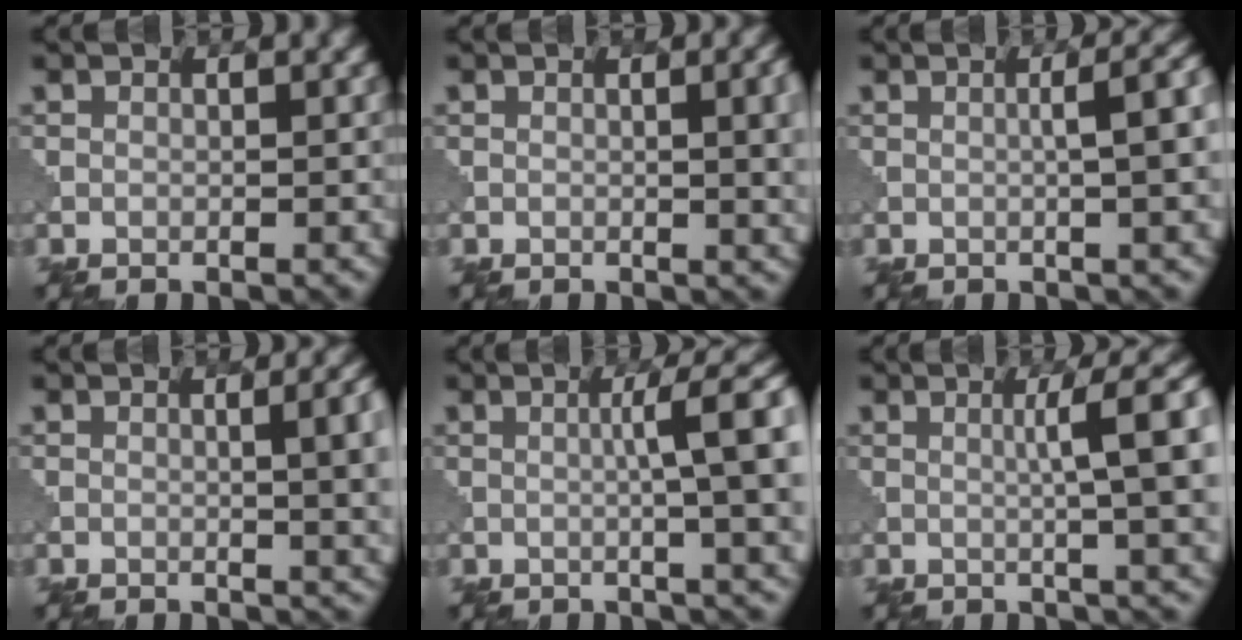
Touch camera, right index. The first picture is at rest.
{"total": 4.4, "force": [0.4, 1.6, 4.1], "torque": [-0.036, 0.003, 0.008]}
{"total": 6.3, "force": [0.2, 2.2, 5.9], "torque": [-0.048, 0.017, 0.003]}
{"total": 6.4, "force": [0.5, 2.6, 5.8], "torque": [-0.036, 0.006, 0.010]}
{"total": 8.9, "force": [0.8, 2.3, 8.5], "torque": [-0.082, 0.019, 0.011]}
{"total": 7.9, "force": [0.9, 1.7, 7.7], "torque": [-0.084, 0.018, 0.016]}